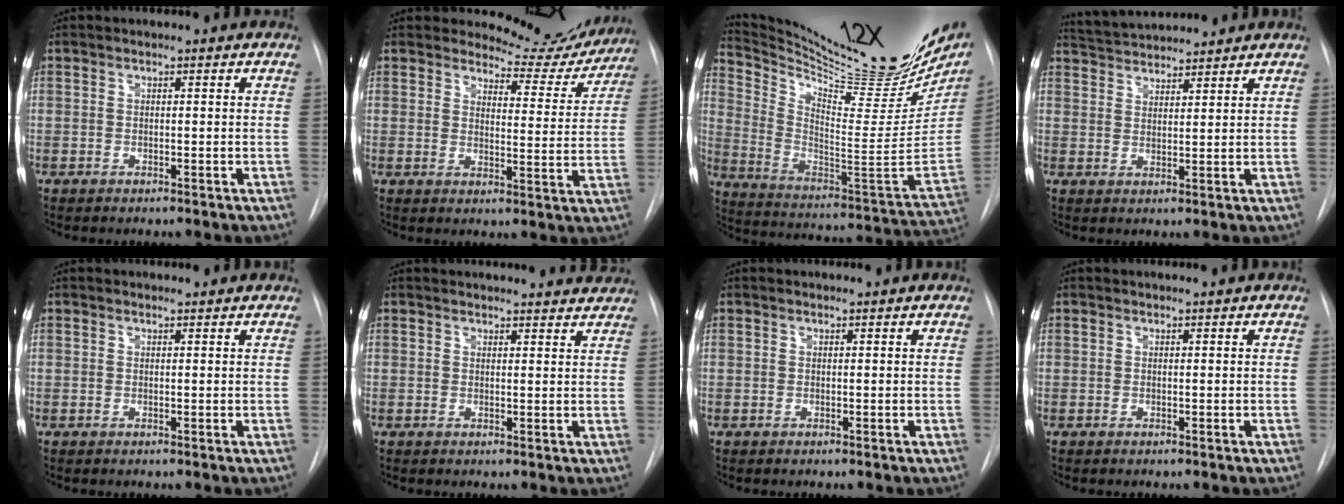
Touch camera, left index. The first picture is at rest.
{"total": 10.1, "force": [9.8, 2.5, 0.1], "torque": [0.015, -0.040, 0.103]}
{"total": 27.9, "force": [23.8, 4.0, 13.9], "torque": [-0.224, -0.076, 0.337]}
{"total": 7.6, "force": [7.4, 0.6, 1.5], "torque": [-0.034, 0.027, 0.123]}
{"total": 1.6, "force": [1.6, 0.3, 0.1], "torque": [-0.010, 0.003, 0.017]}
{"total": 11.5, "force": [11.1, 2.1, 1.9], "torque": [-0.002, 0.003, 0.113]}
{"total": 0.8, "force": [0.8, 0.1, 0.0], "torque": [-0.008, 0.003, 0.011]}
{"total": 1.5, "force": [1.5, 0.0, 0.2], "torque": [-0.004, 0.011, 0.019]}